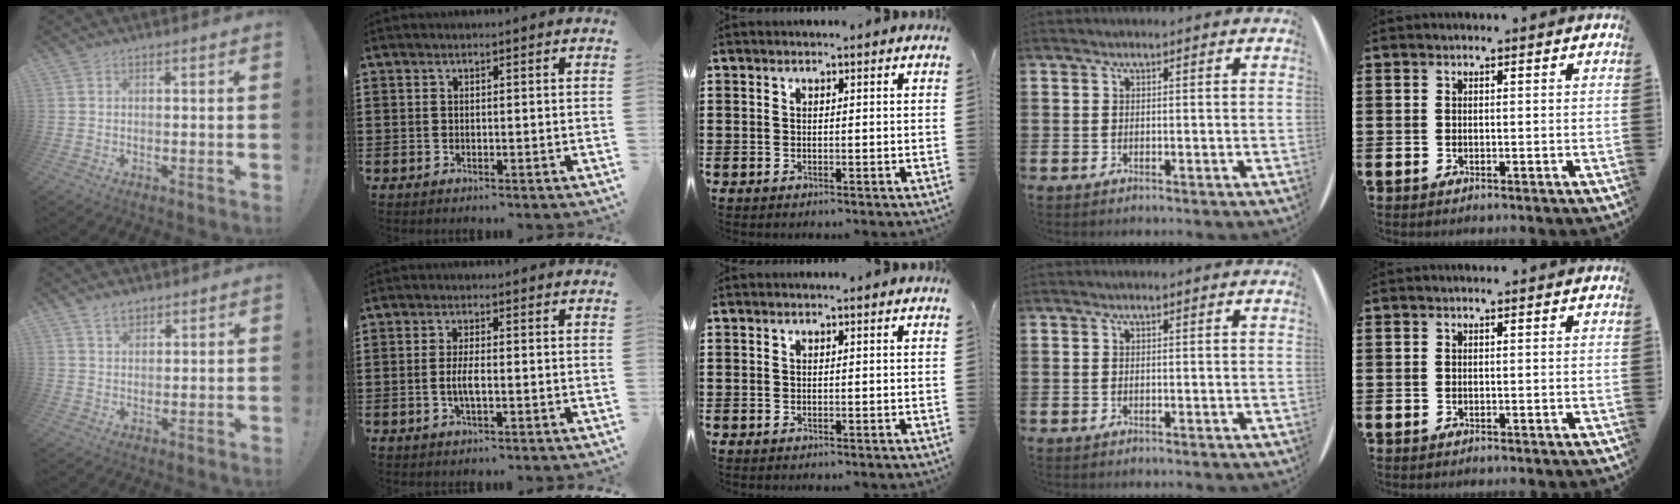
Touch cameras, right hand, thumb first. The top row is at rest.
{"thumb": {"total": 3.8, "force": [2.7, 2.3, 1.5], "torque": [-0.020, -0.012, 0.048]}, "index": {"total": 3.2, "force": [-0.6, 0.8, 3.0], "torque": [-0.067, -0.005, -0.016]}}